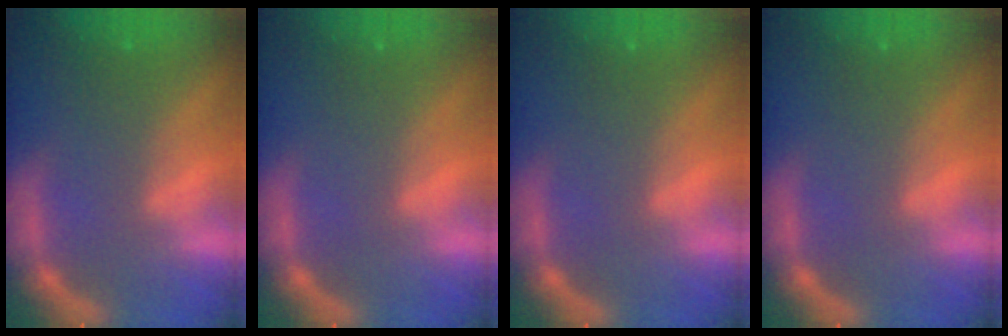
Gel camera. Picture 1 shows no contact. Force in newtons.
{"total": 0.0}
{"total": 0.0}
{"total": 0.0}